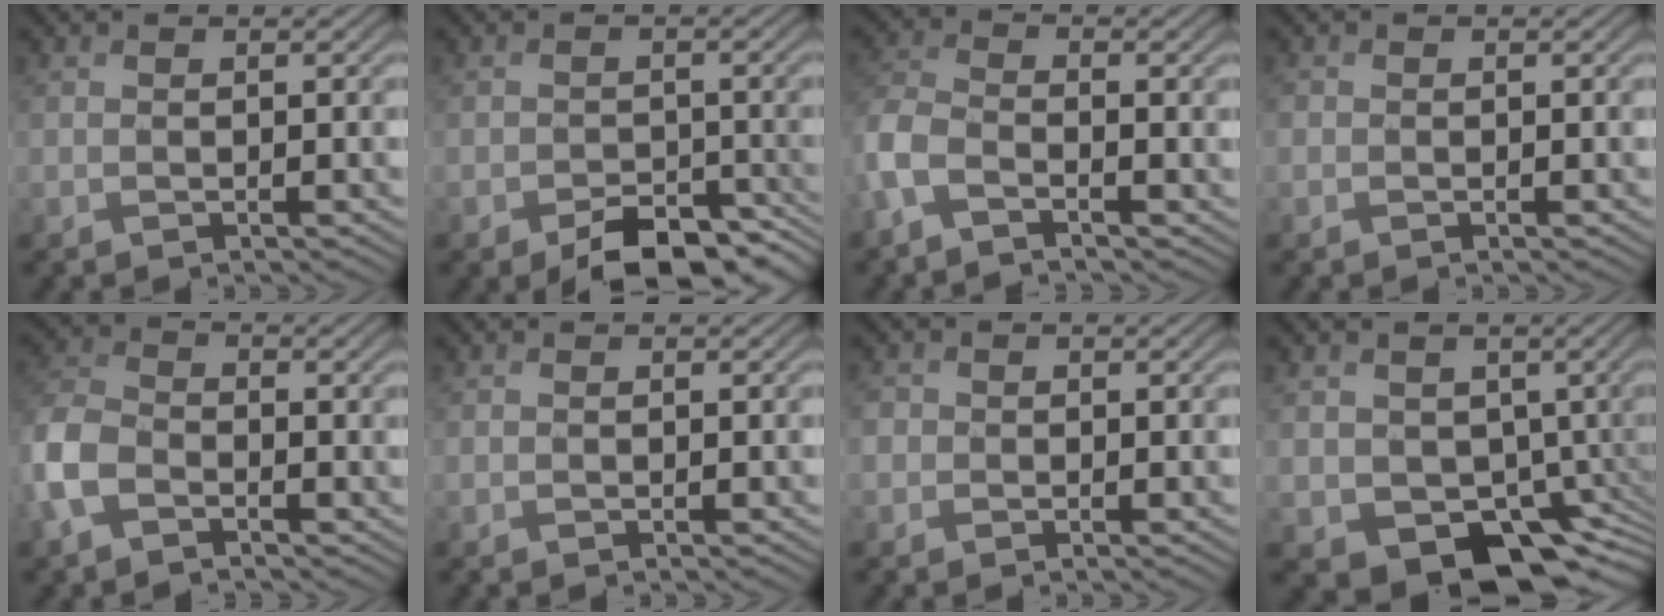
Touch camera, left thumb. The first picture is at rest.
{"total": 7.1, "force": [-4.7, 3.6, 3.9], "torque": [-0.052, -0.016, -0.067]}
{"total": 5.0, "force": [-2.9, 2.8, 3.1], "torque": [-0.086, -0.007, -0.075]}
{"total": 0.8, "force": [-0.3, 0.7, 0.1], "torque": [-0.002, -0.004, -0.010]}
{"total": 7.3, "force": [-3.0, 5.0, 4.4], "torque": [-0.129, -0.006, -0.077]}
{"total": 0.0}
{"total": 1.7, "force": [-0.2, 1.6, 0.4], "torque": [-0.009, -0.001, -0.010]}
{"total": 9.1, "force": [-2.5, 7.1, 5.1], "torque": [-0.090, -0.035, -0.038]}